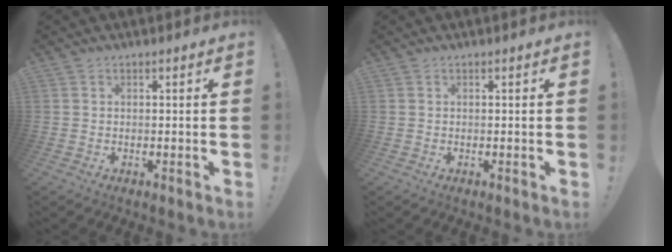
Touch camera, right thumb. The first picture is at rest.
{"total": 0.0}